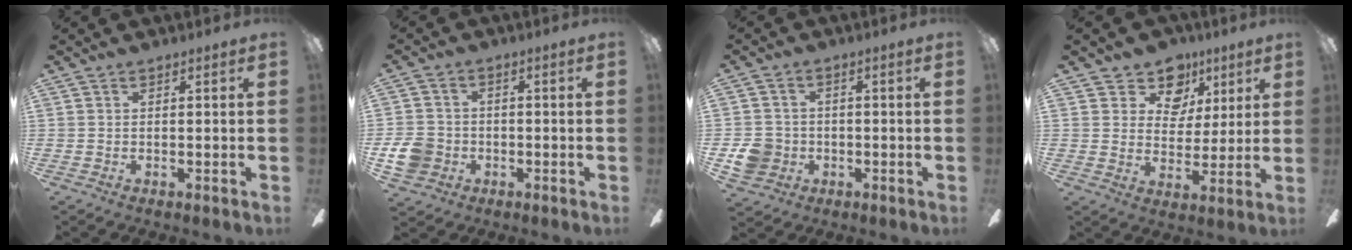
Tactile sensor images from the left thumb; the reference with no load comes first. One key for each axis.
{"total": 7.6, "fx": -2.0, "fy": 6.5, "fz": 3.4, "tx": -0.083, "ty": 0.018, "tz": -0.038}
{"total": 7.1, "fx": -1.6, "fy": 6.4, "fz": 2.4, "tx": -0.049, "ty": 0.014, "tz": -0.027}
{"total": 11.4, "fx": 6.7, "fy": 8.3, "fz": 3.9, "tx": -0.066, "ty": -0.034, "tz": 0.128}